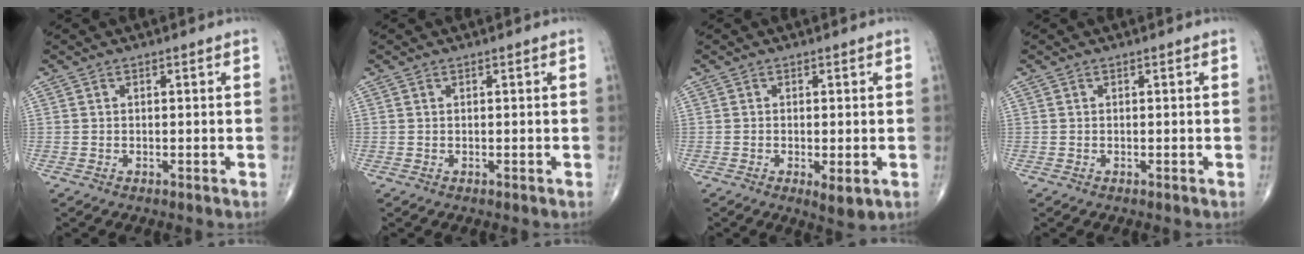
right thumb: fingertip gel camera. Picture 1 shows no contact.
{"total": 0.0}
{"total": 3.5, "force": [-1.1, 1.1, 3.2], "torque": [-0.051, -0.012, -0.015]}
{"total": 0.0}